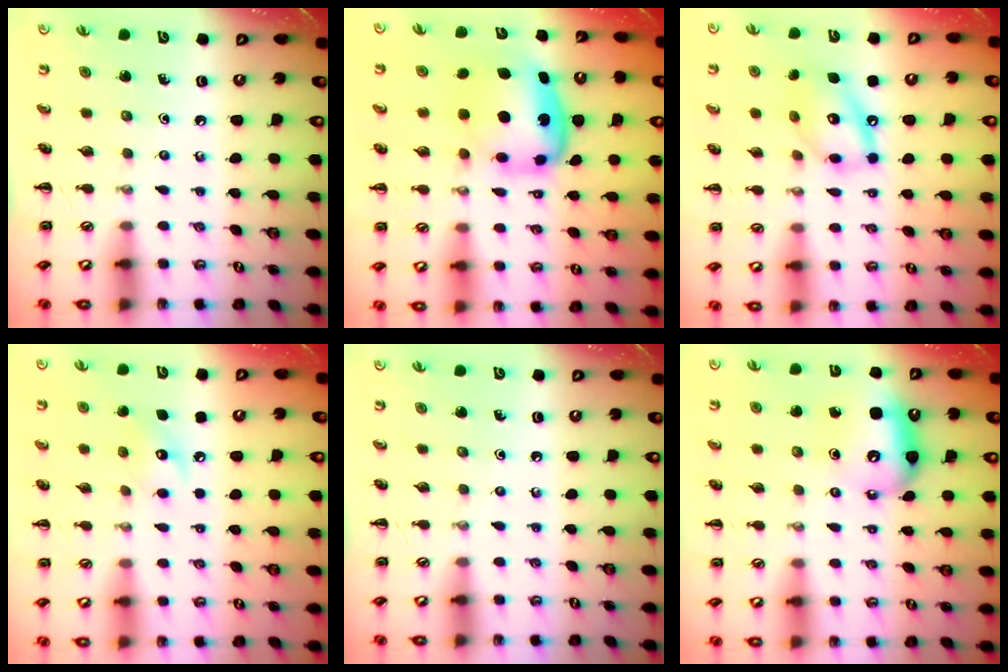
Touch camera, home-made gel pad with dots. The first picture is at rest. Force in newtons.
{"total": 7.4, "press": 7.2, "slide": 1.6}
{"total": 13.2, "press": 13.1, "slide": 1.6}
{"total": 7.5, "press": 7.4, "slide": 1.3}
{"total": 0.0}
{"total": 8.6, "press": 8.5, "slide": 0.9}